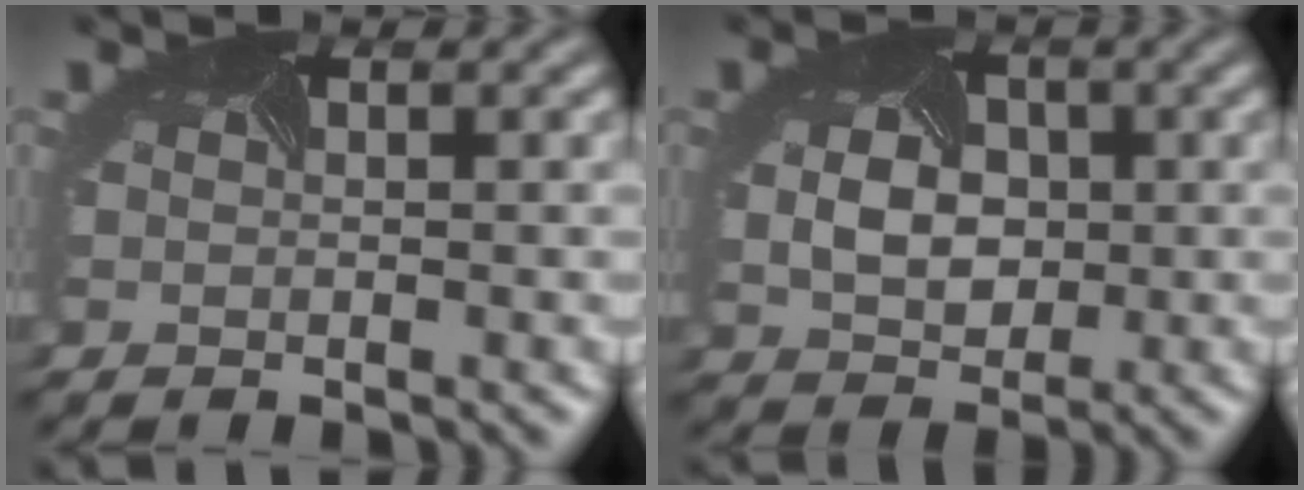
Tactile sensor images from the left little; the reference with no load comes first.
{"total": 4.7, "force": [0.1, 3.7, 3.0], "torque": [-0.055, 0.000, 0.000]}